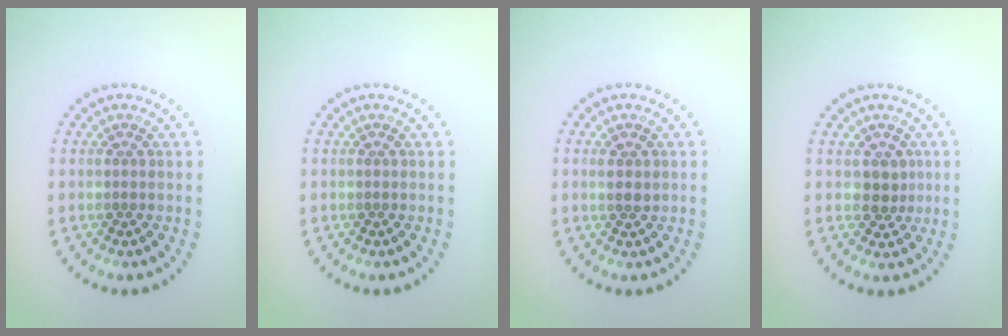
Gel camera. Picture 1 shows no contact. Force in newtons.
{"total": 0.0}
{"total": 1.5, "press": 1.3, "slide": 0.6}
{"total": 1.9, "press": 1.5, "slide": 1.1}